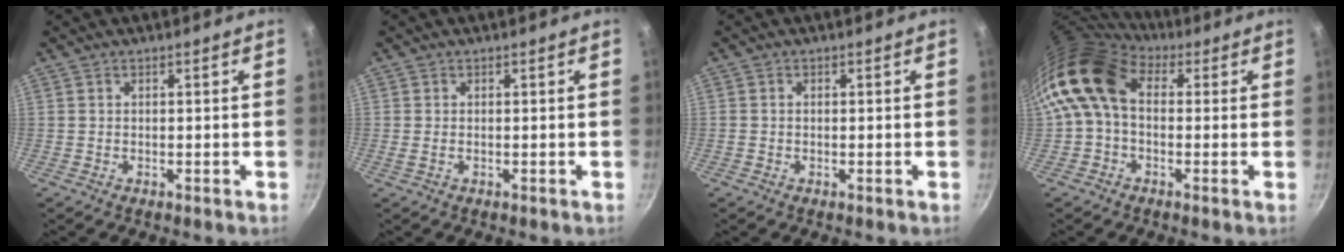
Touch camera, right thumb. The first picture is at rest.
{"total": 1.2, "force": [0.0, 0.6, 1.1], "torque": [-0.025, -0.001, 0.001]}
{"total": 0.5, "force": [-0.1, 0.5, 0.2], "torque": [-0.003, 0.002, -0.002]}
{"total": 11.6, "force": [1.1, 8.3, 8.0], "torque": [-0.141, 0.024, -0.001]}